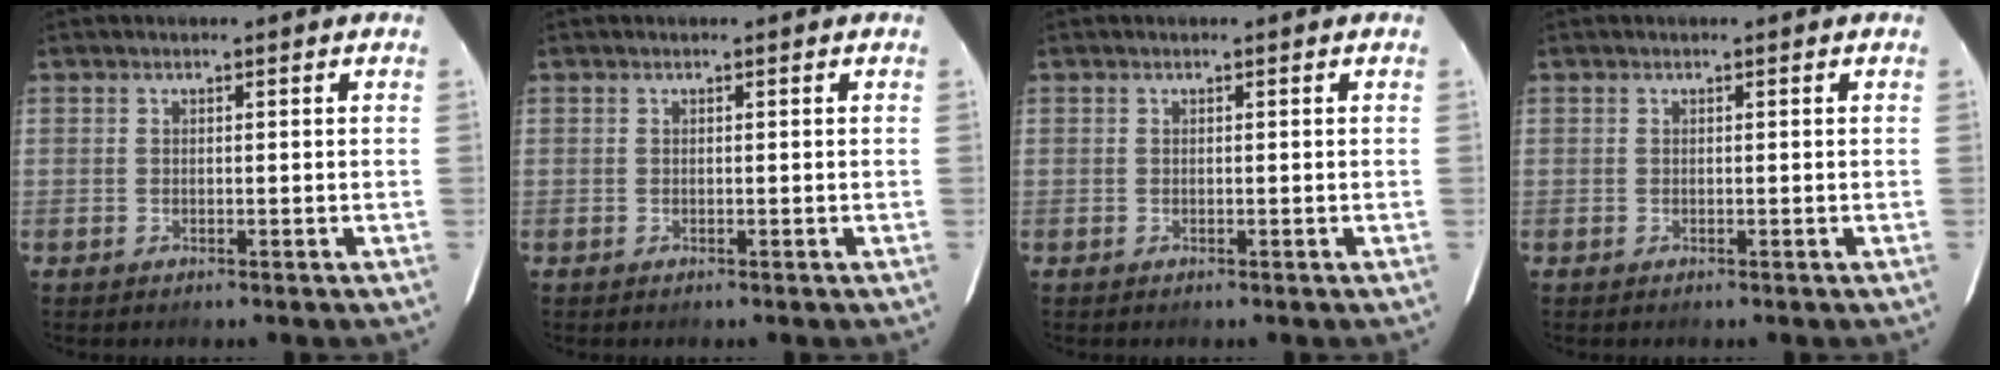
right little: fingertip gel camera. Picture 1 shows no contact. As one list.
[{"total": 0.0}, {"total": 0.0}, {"total": 0.0}]